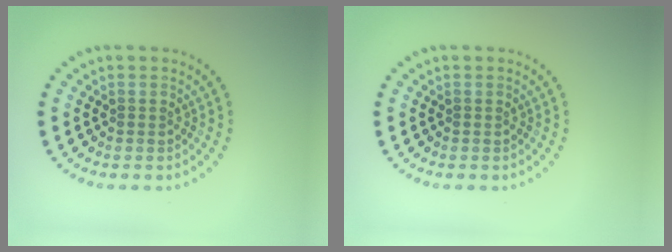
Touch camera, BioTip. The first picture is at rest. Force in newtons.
{"total": 0.0}